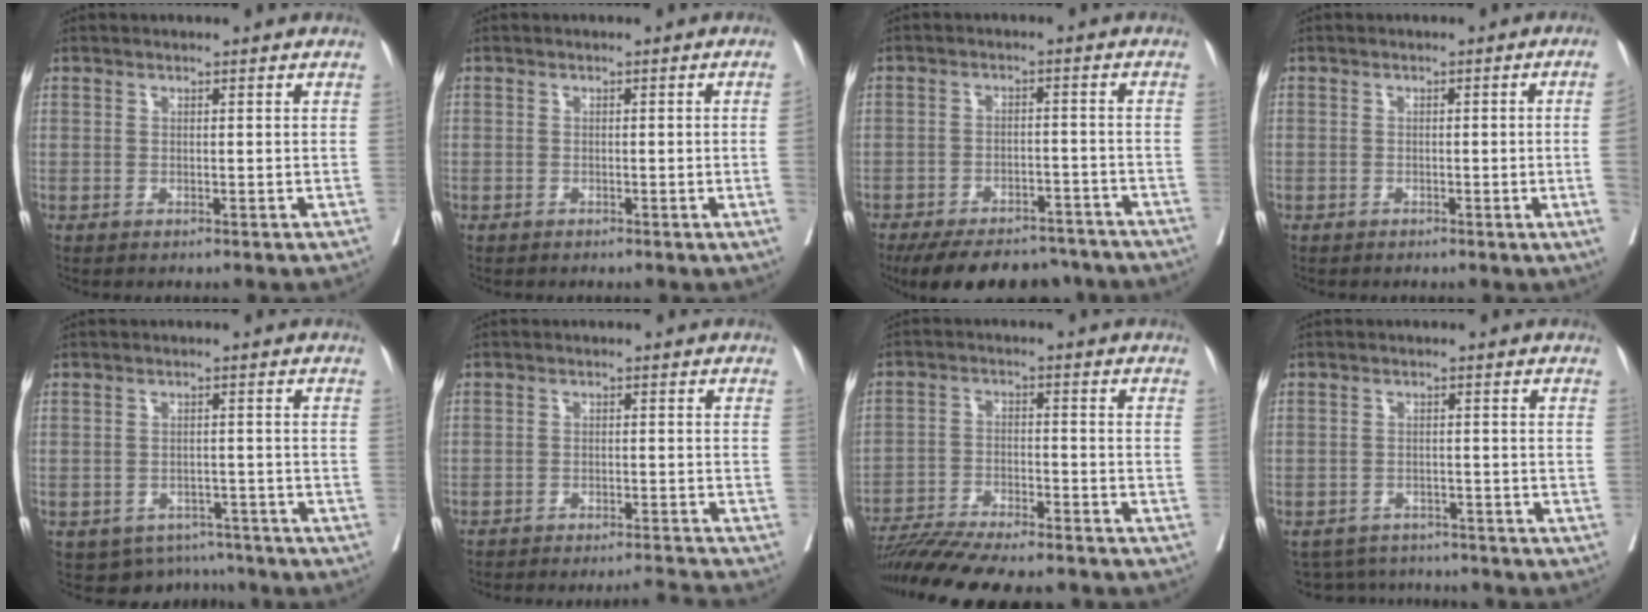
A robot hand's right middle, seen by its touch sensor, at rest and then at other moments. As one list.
[{"total": 1.2, "force": [-0.4, -0.3, 1.1], "torque": [-0.016, 0.001, -0.007]}, {"total": 16.0, "force": [-13.6, 6.1, 5.8], "torque": [-0.112, 0.002, -0.185]}, {"total": 3.4, "force": [-0.8, -0.9, 3.1], "torque": [-0.037, -0.003, -0.012]}, {"total": 5.9, "force": [-5.0, 3.0, -0.6], "torque": [0.019, 0.017, -0.062]}, {"total": 6.7, "force": [-6.5, -1.4, 0.9], "torque": [-0.006, 0.006, -0.102]}, {"total": 17.2, "force": [-15.3, 2.0, 7.6], "torque": [-0.138, -0.021, -0.239]}, {"total": 7.3, "force": [-7.0, 1.9, 0.4], "torque": [-0.006, 0.011, -0.095]}]